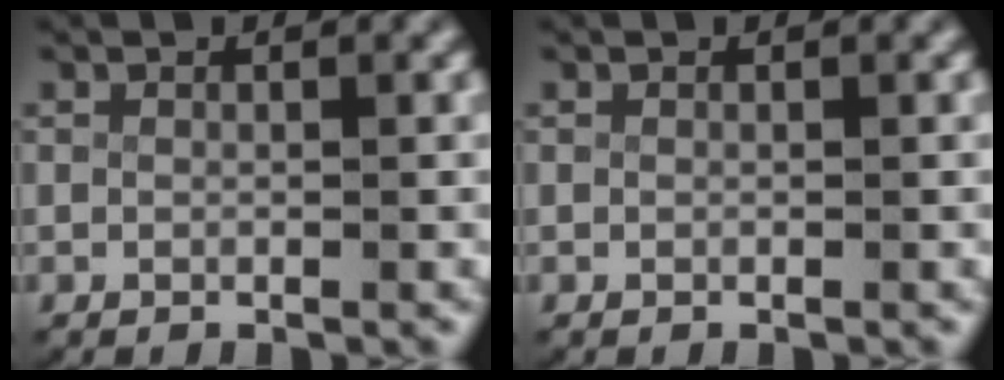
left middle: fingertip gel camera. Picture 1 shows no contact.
{"total": 0.0}